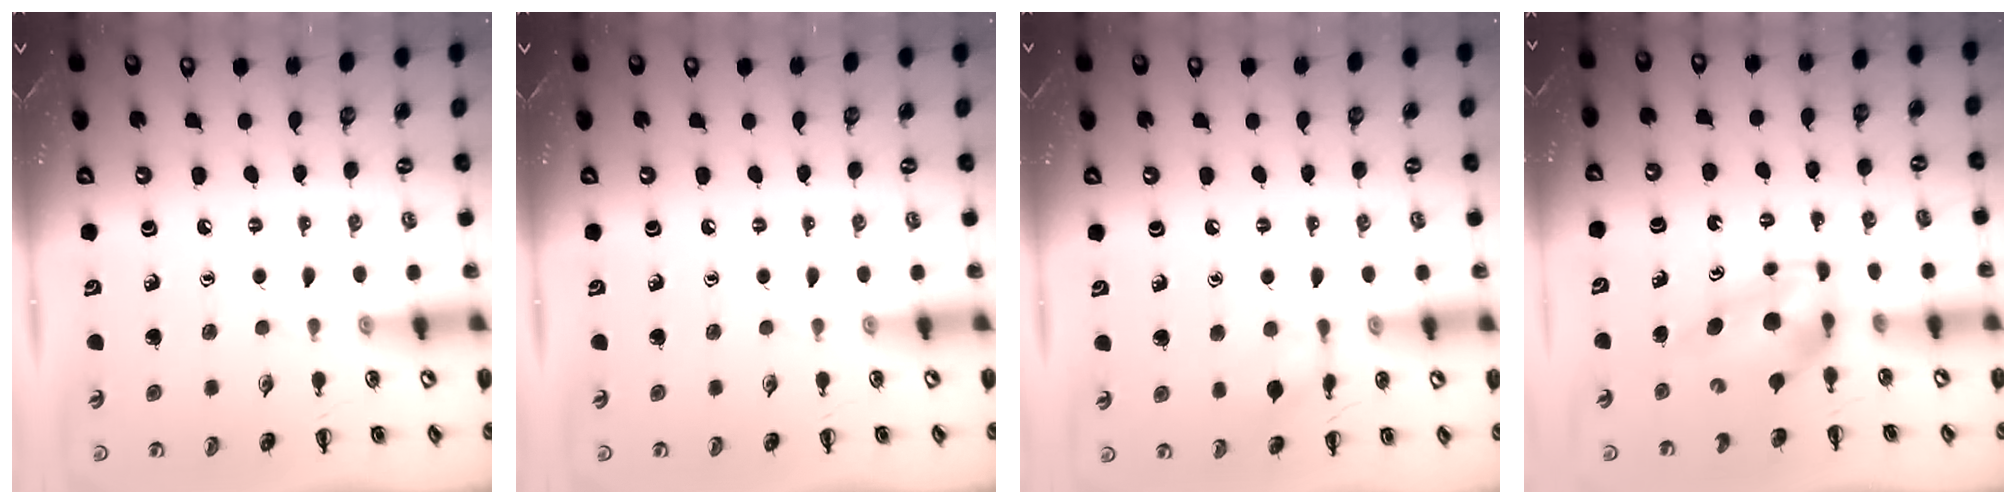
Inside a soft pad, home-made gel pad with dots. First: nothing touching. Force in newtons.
{"total": 0.0}
{"total": 6.2, "press": 6.1, "slide": 1.1}
{"total": 5.0, "press": 4.9, "slide": 0.7}